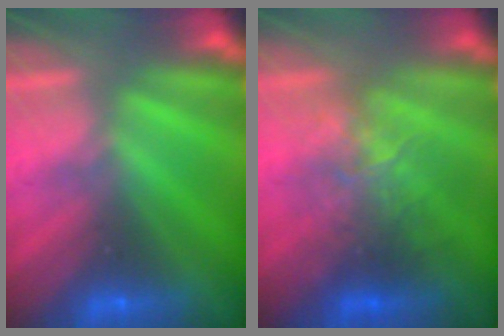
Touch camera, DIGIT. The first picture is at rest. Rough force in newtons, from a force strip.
{"total": 2.6}